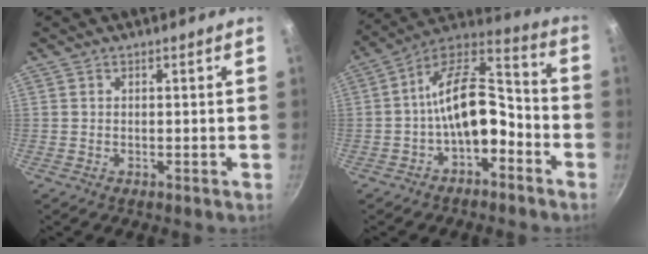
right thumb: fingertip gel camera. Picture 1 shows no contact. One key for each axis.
{"total": 14.7, "fx": -4.3, "fy": 8.1, "fz": 11.5, "tx": -0.163, "ty": 0.070, "tz": -0.078}